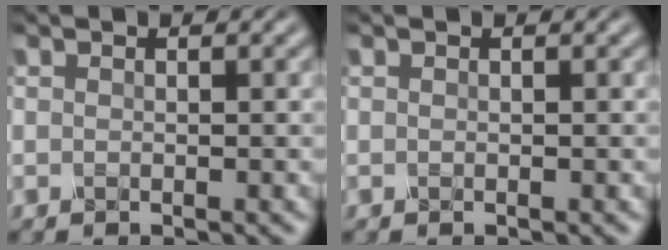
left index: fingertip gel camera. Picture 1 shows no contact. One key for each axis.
{"total": 0.0}